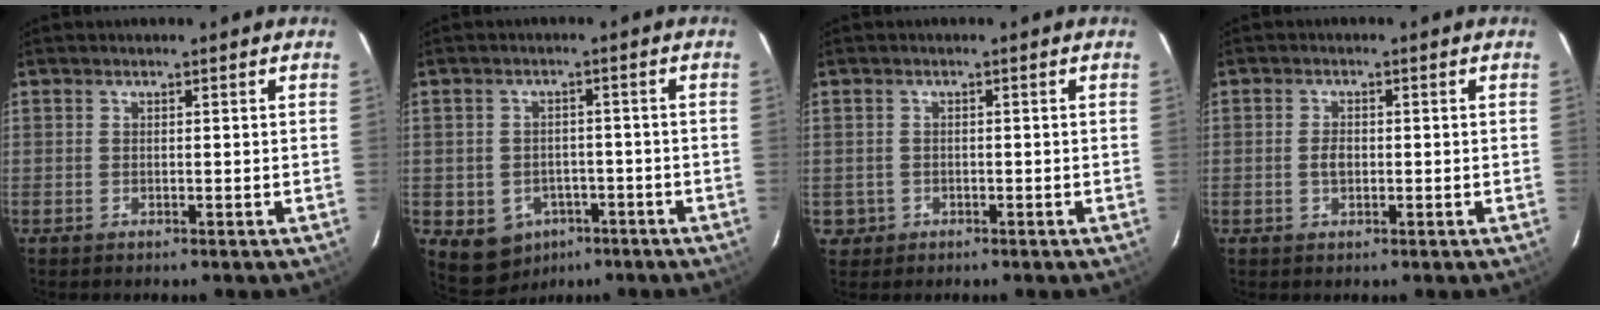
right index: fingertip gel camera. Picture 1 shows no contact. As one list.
[{"total": 8.1, "force": [-4.3, 6.5, 2.3], "torque": [-0.064, 0.012, -0.040]}, {"total": 2.7, "force": [-0.6, 2.7, 0.2], "torque": [-0.006, 0.009, -0.002]}, {"total": 2.4, "force": [-0.4, 1.6, 1.7], "torque": [-0.033, 0.003, -0.006]}]